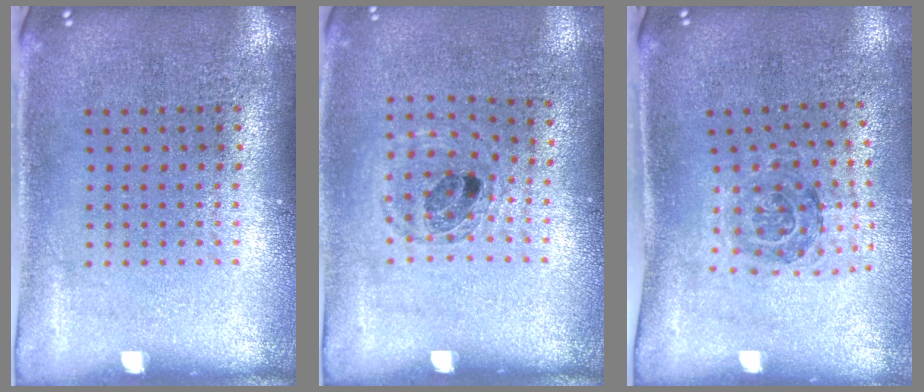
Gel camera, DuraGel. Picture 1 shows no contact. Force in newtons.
{"total": 0.9, "press": 0.9, "slide": 0.1}
{"total": 1.1, "press": 1.1, "slide": 0.4}